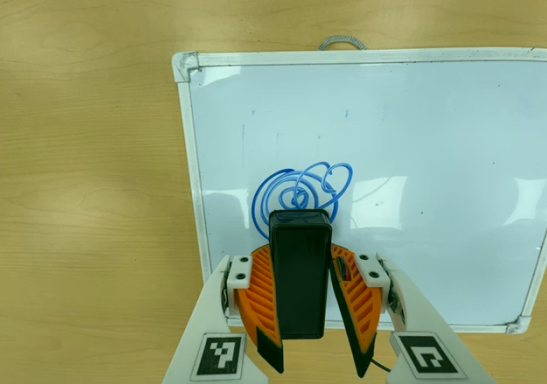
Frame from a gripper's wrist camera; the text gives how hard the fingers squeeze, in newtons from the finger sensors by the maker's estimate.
{"total": 7.4, "left": 6.7, "right": 8.2}